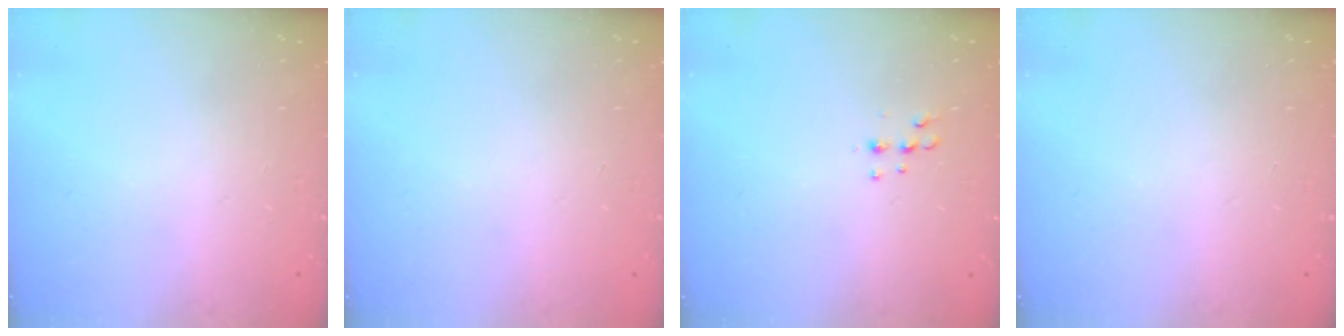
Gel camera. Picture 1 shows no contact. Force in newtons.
{"total": 0.0}
{"total": 4.9, "press": 4.8, "slide": 1.1}
{"total": 0.0}